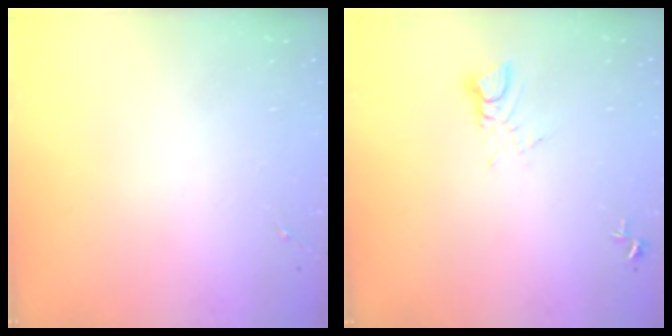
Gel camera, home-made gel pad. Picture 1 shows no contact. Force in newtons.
{"total": 3.9, "press": 3.9, "slide": 0.2}